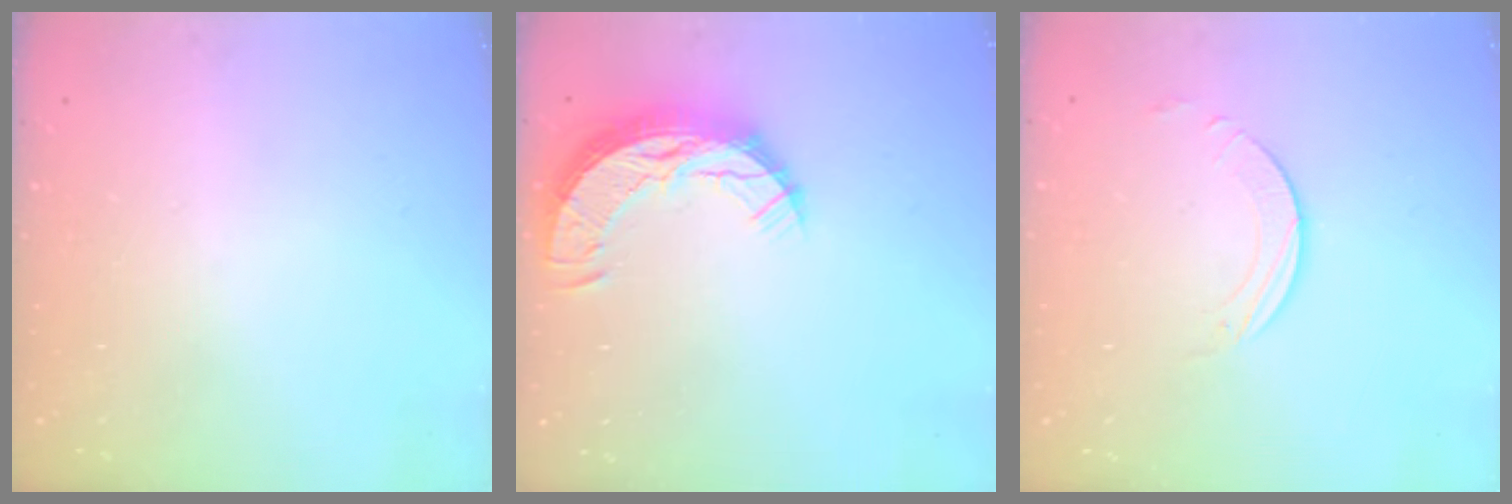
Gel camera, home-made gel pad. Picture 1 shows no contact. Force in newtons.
{"total": 10.6, "press": 10.5, "slide": 0.8}
{"total": 2.2, "press": 2.2, "slide": 0.2}